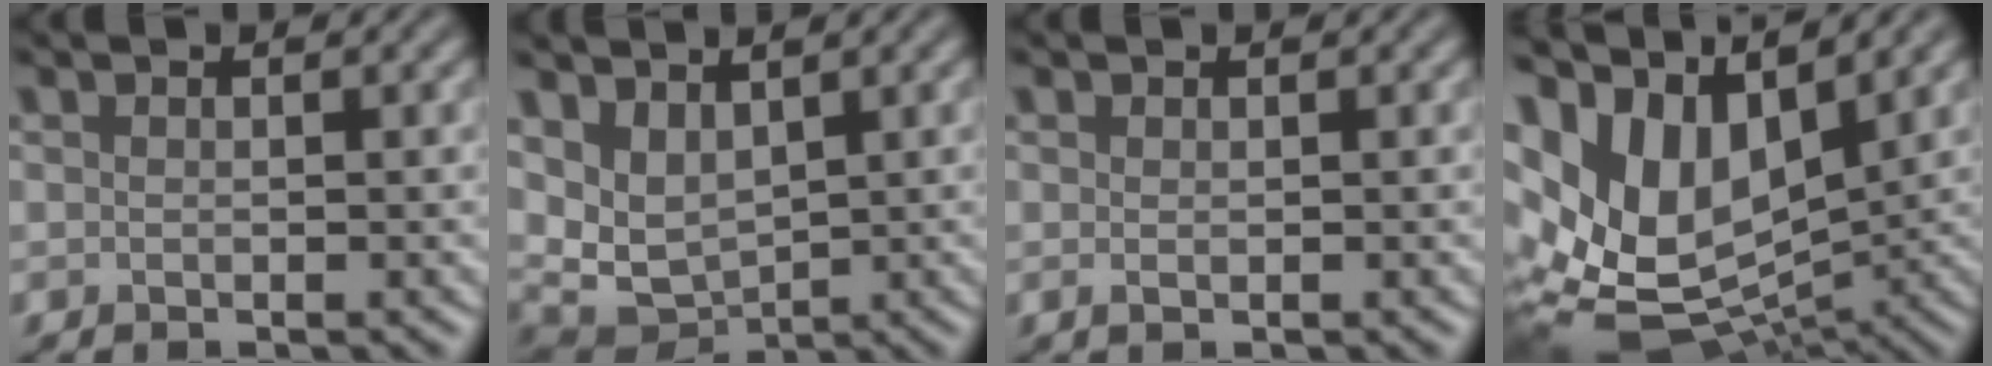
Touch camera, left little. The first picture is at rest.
{"total": 4.4, "force": [1.8, 2.8, 2.9], "torque": [-0.067, -0.013, 0.042]}
{"total": 0.5, "force": [0.0, 0.2, 0.5], "torque": [-0.010, -0.001, 0.000]}
{"total": 13.7, "force": [2.8, 8.4, 10.4], "torque": [-0.187, 0.003, 0.076]}